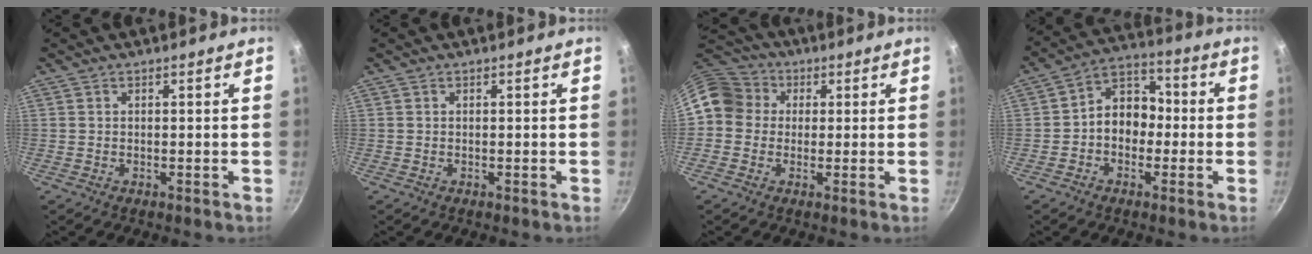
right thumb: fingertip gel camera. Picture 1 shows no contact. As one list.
[{"total": 0.0}, {"total": 10.2, "force": [1.4, 9.1, 4.5], "torque": [-0.063, 0.028, 0.006]}, {"total": 9.3, "force": [-1.1, 7.2, 5.7], "torque": [-0.040, 0.038, -0.035]}]